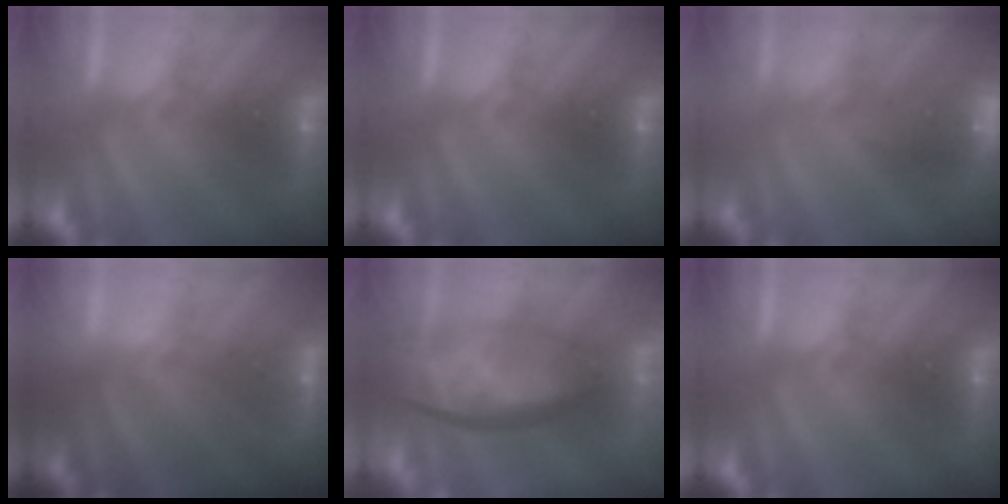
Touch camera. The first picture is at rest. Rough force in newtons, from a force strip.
{"total": 0.0}
{"total": 9.4}
{"total": 1.9}
{"total": 10.6}
{"total": 0.0}